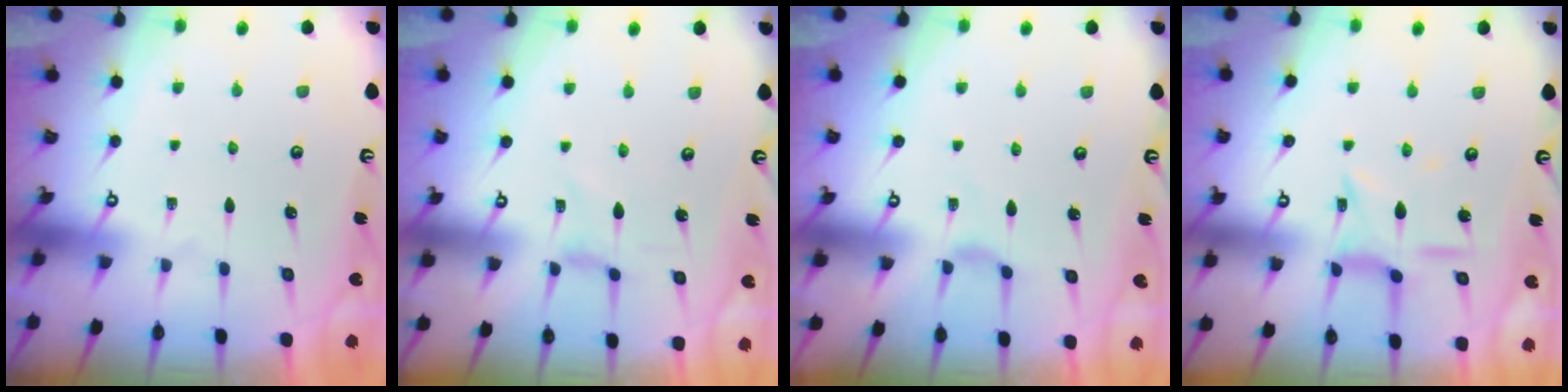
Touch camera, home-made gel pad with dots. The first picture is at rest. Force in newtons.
{"total": 0.0}
{"total": 2.0, "press": 1.9, "slide": 0.6}
{"total": 7.7, "press": 7.7, "slide": 0.4}